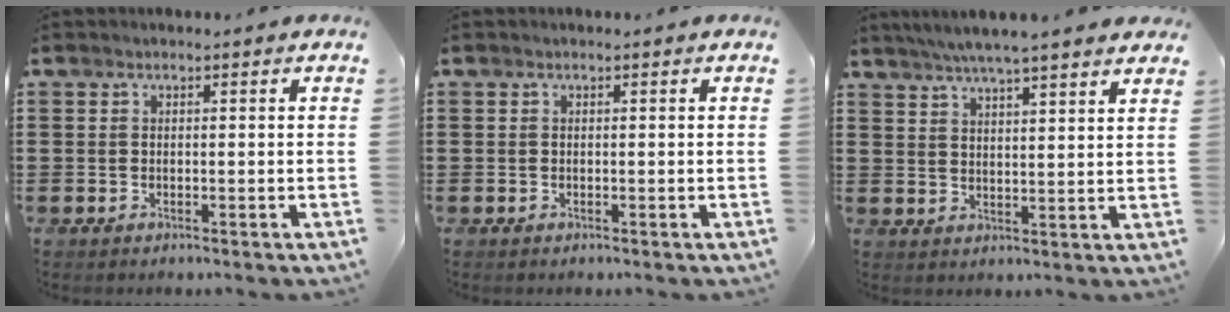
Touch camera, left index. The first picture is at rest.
{"total": 0.0}
{"total": 4.9, "force": [4.5, -0.3, 2.1], "torque": [-0.055, -0.012, 0.078]}